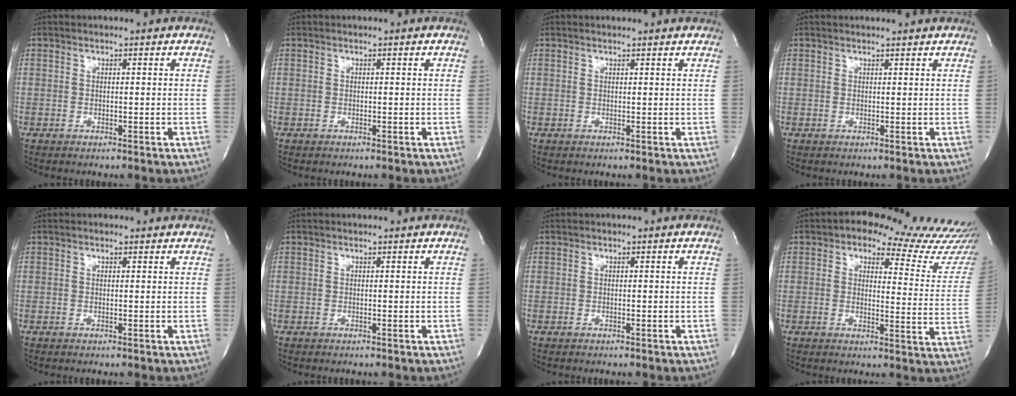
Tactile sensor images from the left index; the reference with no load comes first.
{"total": 0.0}
{"total": 3.3, "force": [3.1, 0.0, 1.0], "torque": [-0.017, 0.011, 0.030]}
{"total": 3.4, "force": [3.3, 0.0, 0.9], "torque": [-0.015, 0.011, 0.037]}
{"total": 1.0, "force": [0.9, 0.3, 0.2], "torque": [-0.013, 0.005, 0.011]}
{"total": 1.2, "force": [1.2, 0.0, 0.2], "torque": [-0.010, 0.007, 0.013]}
{"total": 0.0}
{"total": 16.2, "force": [14.0, 4.6, 6.8], "torque": [-0.054, -0.037, 0.137]}